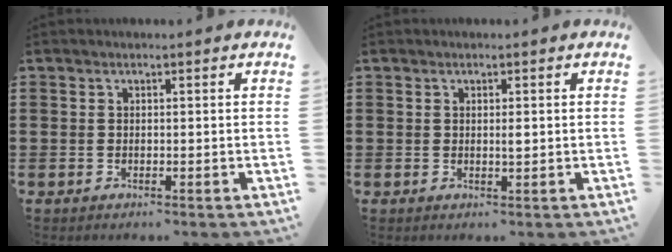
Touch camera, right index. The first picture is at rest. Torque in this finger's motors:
{"motor_torque": [-0.07, 0.87, 0.09, 0.03]}